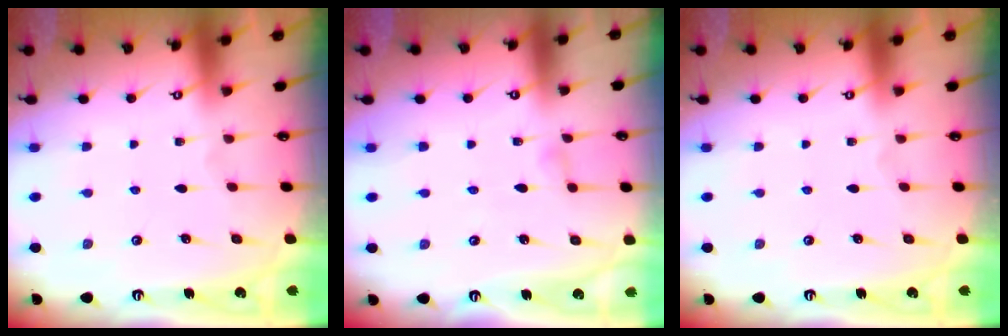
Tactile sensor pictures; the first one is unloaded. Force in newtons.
{"total": 2.5, "press": 2.4, "slide": 0.3}
{"total": 0.0}